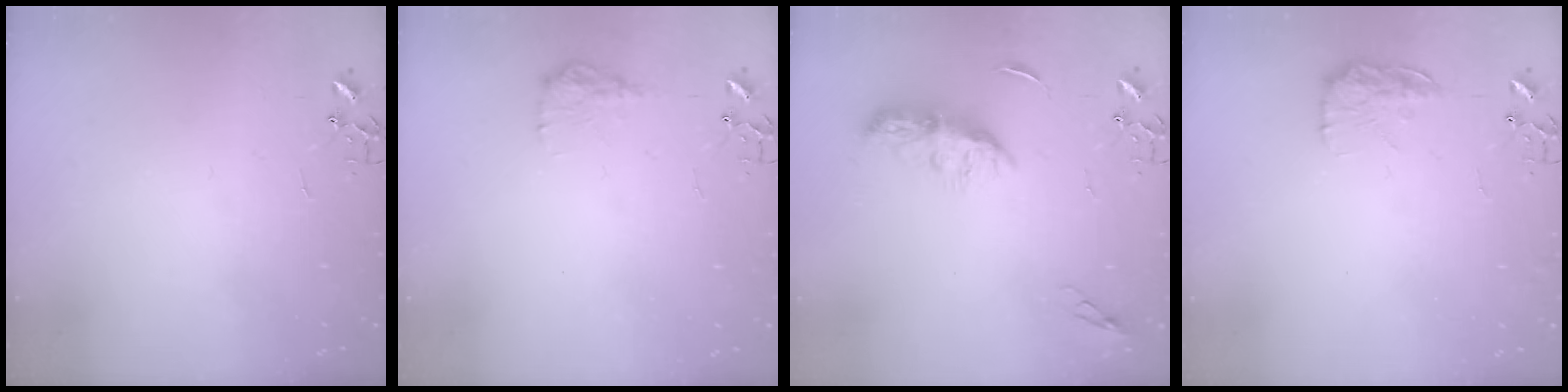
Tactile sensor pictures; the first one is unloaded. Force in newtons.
{"total": 9.6, "press": 9.6, "slide": 0.3}
{"total": 9.8, "press": 9.8, "slide": 0.5}
{"total": 11.4, "press": 11.3, "slide": 0.4}